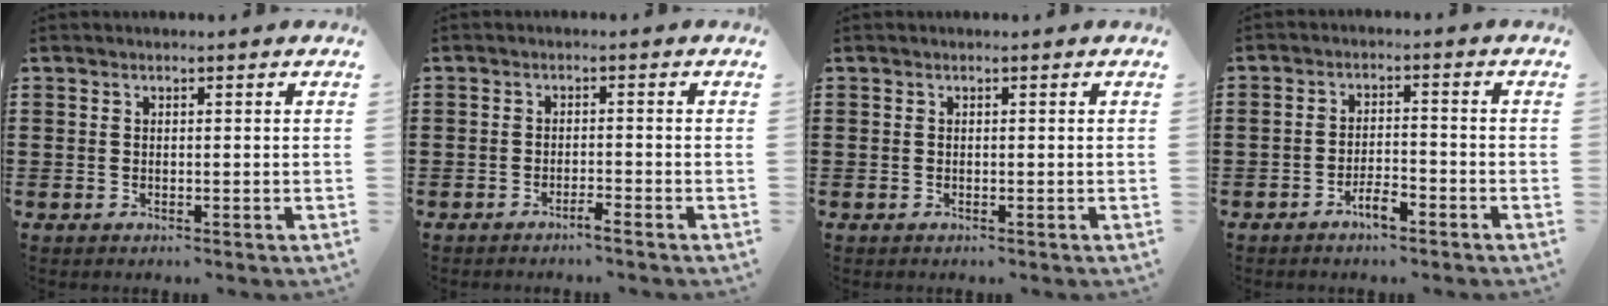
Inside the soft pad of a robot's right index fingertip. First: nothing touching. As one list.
[{"total": 1.7, "force": [-1.5, -0.2, 0.8], "torque": [-0.016, -0.002, -0.027]}, {"total": 0.0}, {"total": 3.8, "force": [-2.8, 0.9, 2.4], "torque": [-0.050, 0.005, -0.057]}]